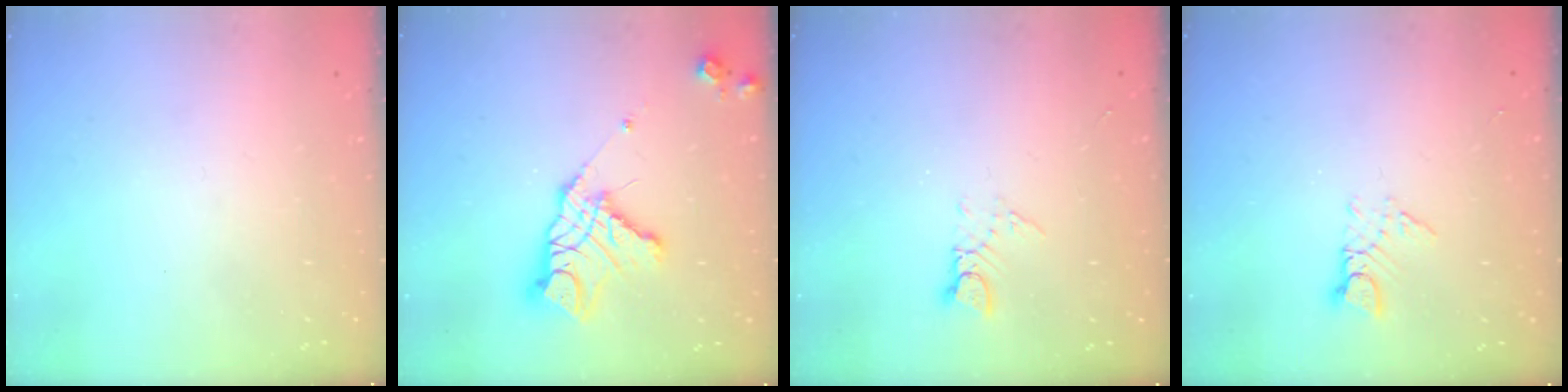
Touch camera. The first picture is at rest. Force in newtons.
{"total": 14.7, "press": 14.7, "slide": 1.1}
{"total": 3.3, "press": 3.3, "slide": 0.3}
{"total": 3.2, "press": 3.2, "slide": 0.2}